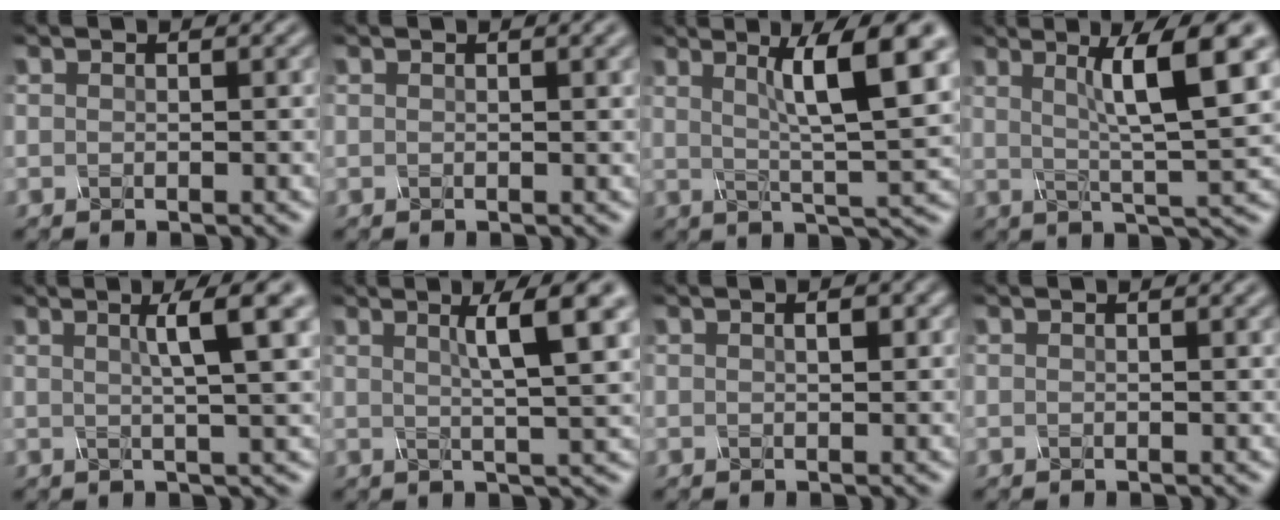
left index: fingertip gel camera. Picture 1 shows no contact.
{"total": 2.4, "force": [1.3, 0.9, 1.8], "torque": [-0.014, 0.012, 0.013]}
{"total": 8.6, "force": [2.7, 1.6, 8.0], "torque": [-0.117, 0.007, 0.052]}
{"total": 8.3, "force": [2.4, 1.4, 7.8], "torque": [-0.115, 0.006, 0.048]}
{"total": 5.7, "force": [2.0, 1.0, 5.2], "torque": [-0.060, 0.017, 0.030]}
{"total": 6.4, "force": [2.3, 1.1, 5.8], "torque": [-0.072, 0.013, 0.039]}
{"total": 1.1, "force": [0.2, 0.4, 1.0], "torque": [-0.011, -0.002, 0.007]}
{"total": 1.3, "force": [0.7, 0.5, 1.0], "torque": [-0.006, 0.006, 0.011]}